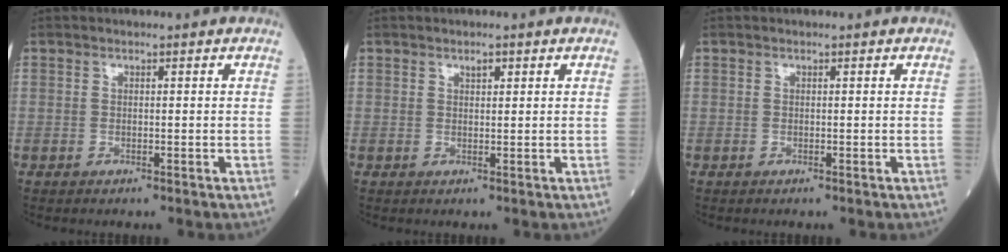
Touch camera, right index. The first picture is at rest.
{"total": 1.1, "force": [0.7, 0.4, 0.7], "torque": [-0.011, -0.001, 0.011]}
{"total": 0.0}